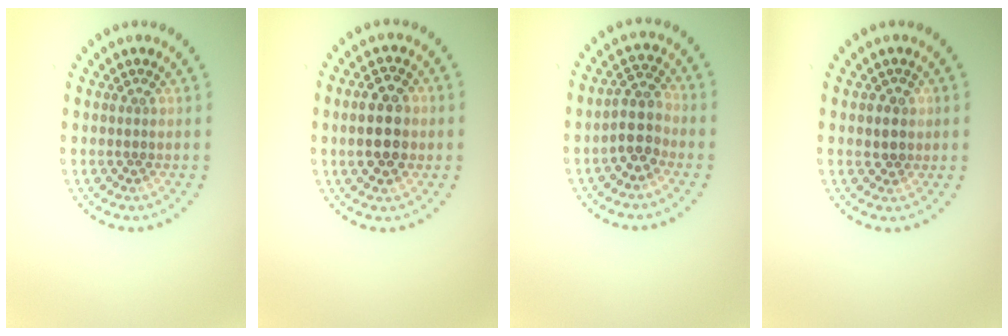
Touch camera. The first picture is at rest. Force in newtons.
{"total": 4.6, "press": 4.6, "slide": 0.3}
{"total": 2.8, "press": 2.4, "slide": 1.5}
{"total": 1.5, "press": 1.3, "slide": 0.7}